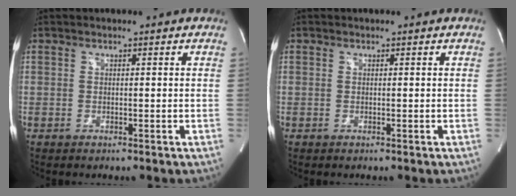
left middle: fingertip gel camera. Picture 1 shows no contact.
{"total": 1.0, "force": [-0.4, -0.8, -0.6], "torque": [0.018, -0.005, -0.006]}